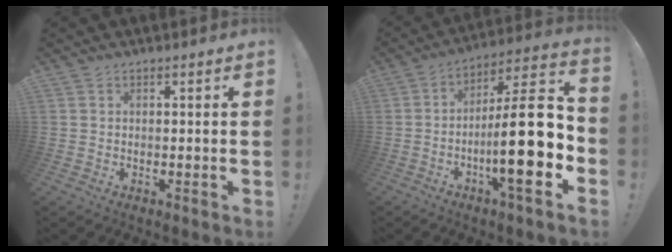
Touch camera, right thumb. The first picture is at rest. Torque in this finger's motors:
{"motor_torque": [2.31, 2.69, 1.48, -1.29, 0.37]}